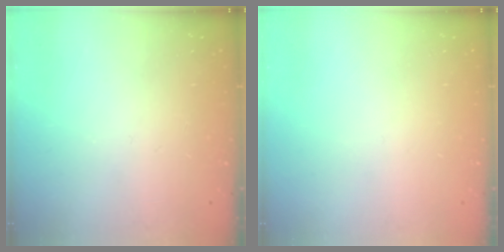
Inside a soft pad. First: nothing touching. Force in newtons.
{"total": 0.0}